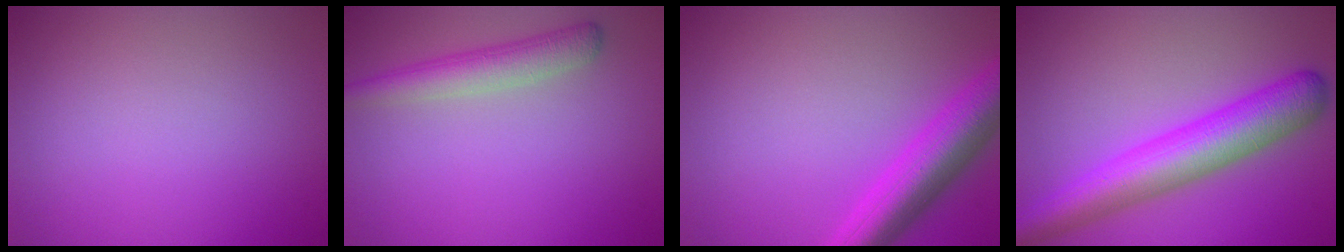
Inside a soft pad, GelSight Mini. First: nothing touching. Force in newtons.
{"total": 3.2, "press": 3.2, "slide": 0.2}
{"total": 6.0, "press": 6.0, "slide": 0.3}
{"total": 7.5, "press": 7.5, "slide": 0.2}